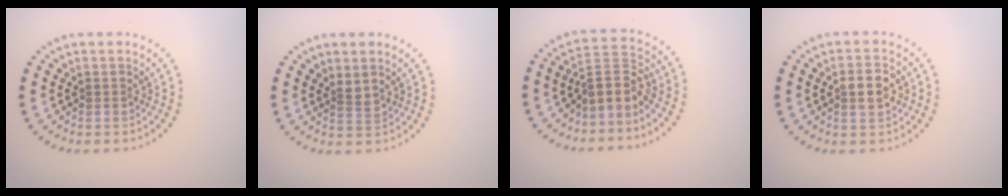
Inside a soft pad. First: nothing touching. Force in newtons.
{"total": 1.6, "press": 1.3, "slide": 1.0}
{"total": 3.2, "press": 2.3, "slide": 2.2}
{"total": 3.4, "press": 3.4, "slide": 0.2}